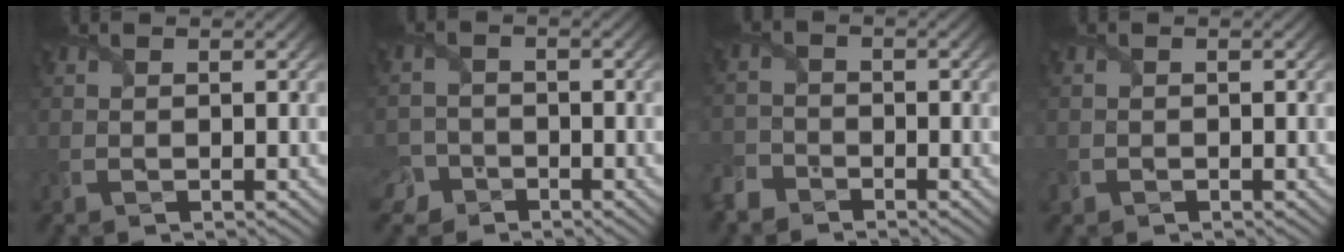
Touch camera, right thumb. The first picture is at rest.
{"total": 3.6, "force": [-2.5, 2.5, 0.8], "torque": [-0.015, 0.002, -0.052]}
{"total": 3.3, "force": [-2.7, 1.8, 0.8], "torque": [-0.023, -0.003, -0.070]}
{"total": 0.9, "force": [-0.5, 0.8, 0.1], "torque": [-0.001, -0.005, -0.014]}